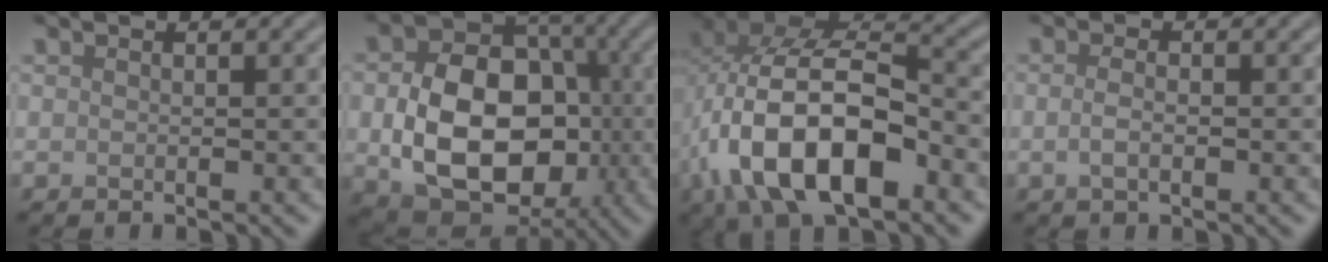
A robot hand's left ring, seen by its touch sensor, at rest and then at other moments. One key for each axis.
{"total": 11.6, "fx": -1.6, "fy": 8.5, "fz": 7.8, "tx": -0.130, "ty": -0.008, "tz": -0.025}
{"total": 13.7, "fx": -4.2, "fy": 7.3, "fz": 10.8, "tx": -0.206, "ty": -0.003, "tz": -0.082}
{"total": 1.7, "fx": -0.4, "fy": 0.7, "fz": 1.5, "tx": -0.032, "ty": -0.002, "tz": -0.009}